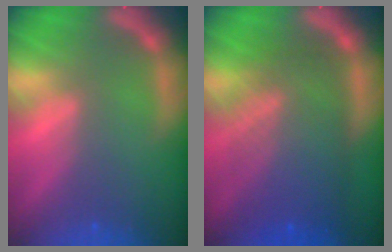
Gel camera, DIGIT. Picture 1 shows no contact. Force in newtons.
{"total": 9.6}